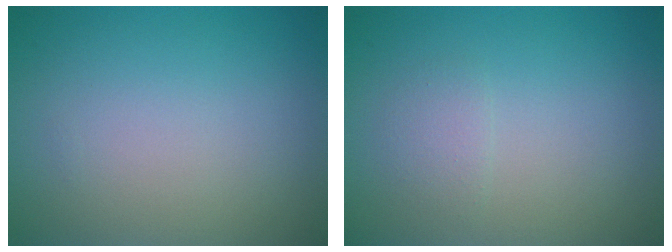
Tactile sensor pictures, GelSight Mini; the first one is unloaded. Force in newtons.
{"total": 1.2, "press": 1.2, "slide": 0.1}